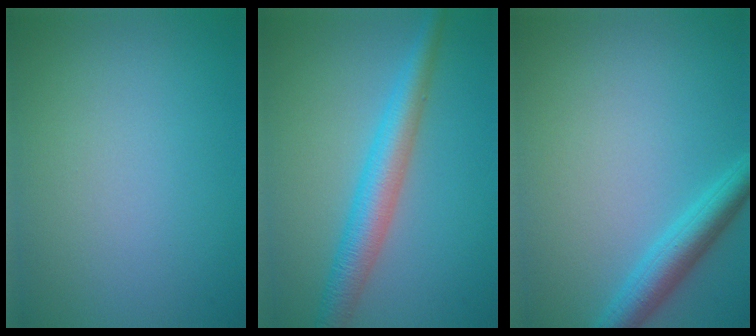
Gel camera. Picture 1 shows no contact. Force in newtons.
{"total": 4.7, "press": 4.7, "slide": 0.0}
{"total": 3.6, "press": 3.6, "slide": 0.1}